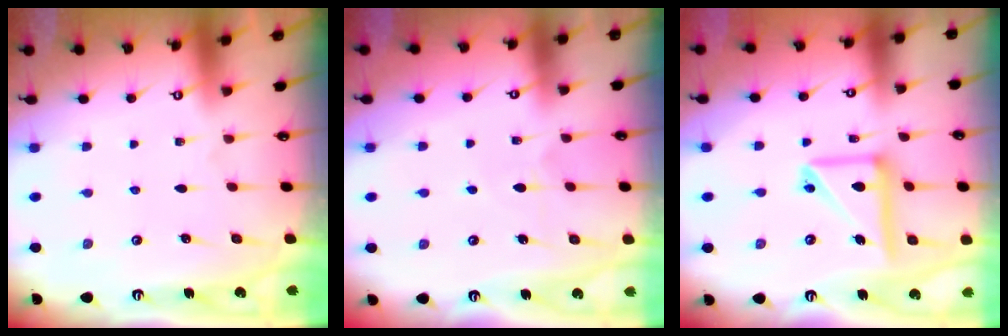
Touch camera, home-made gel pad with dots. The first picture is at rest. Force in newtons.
{"total": 4.1, "press": 4.1, "slide": 0.5}
{"total": 13.5, "press": 13.4, "slide": 1.5}